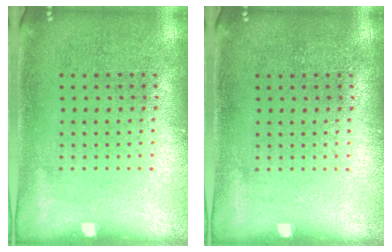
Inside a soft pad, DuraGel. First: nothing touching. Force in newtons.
{"total": 0.0}